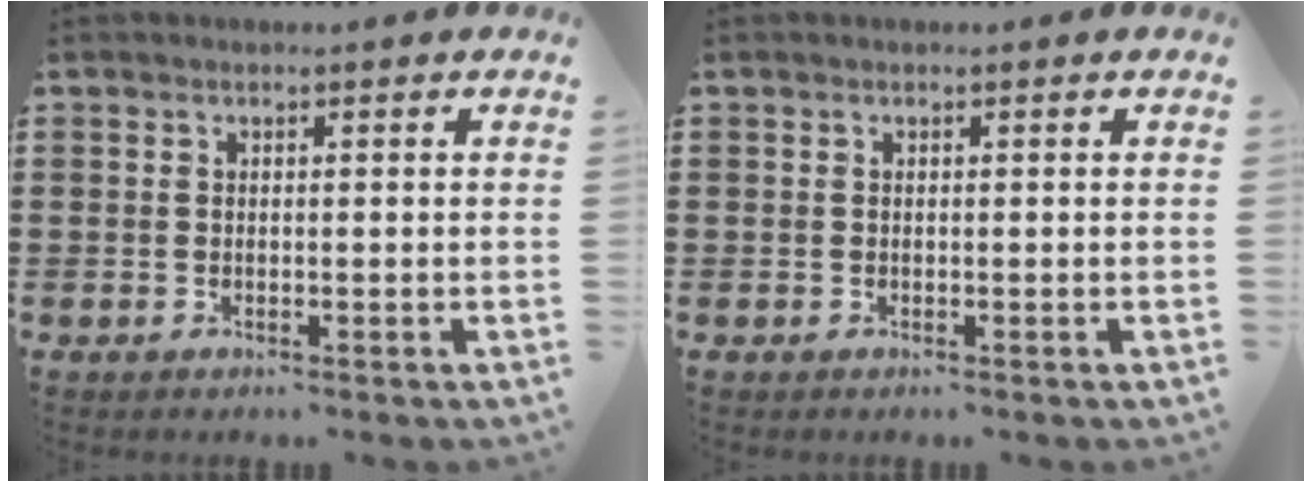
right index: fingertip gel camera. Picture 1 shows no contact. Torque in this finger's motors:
{"motor_torque": [1.52, 0.61, 0.00, 0.00]}